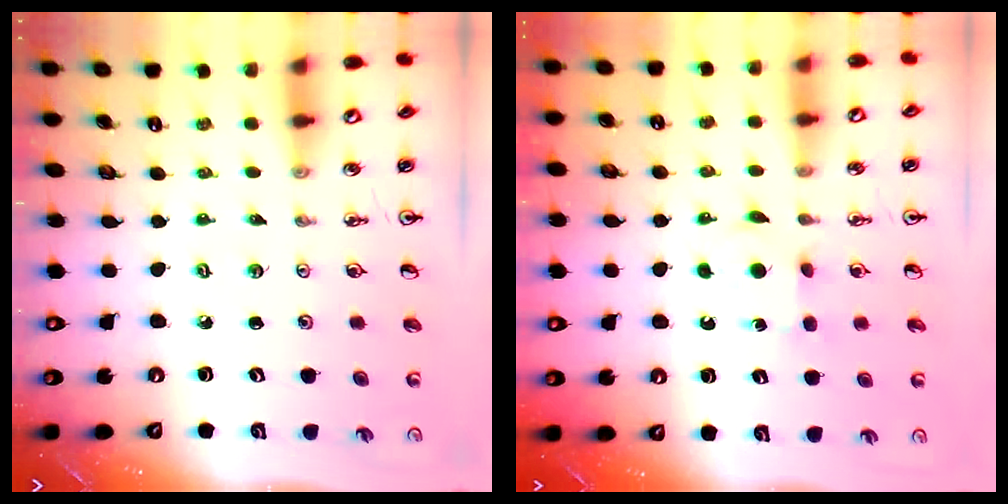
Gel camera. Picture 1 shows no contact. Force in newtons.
{"total": 5.3, "press": 5.2, "slide": 0.7}